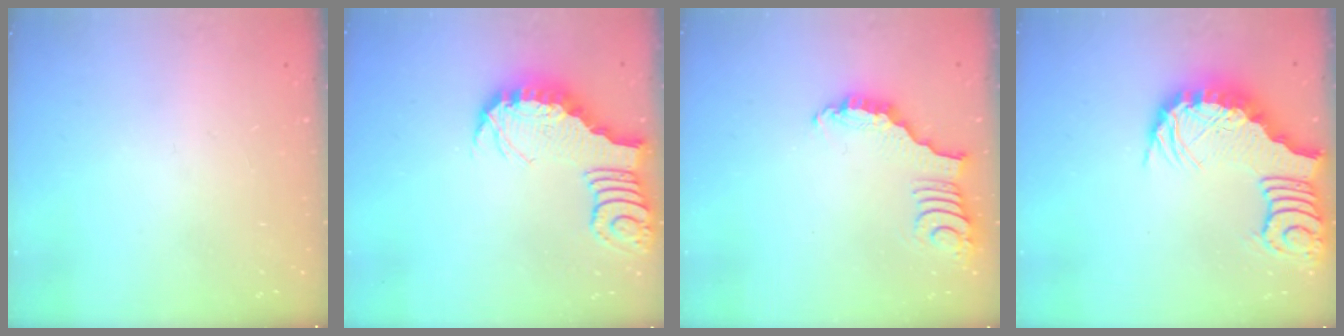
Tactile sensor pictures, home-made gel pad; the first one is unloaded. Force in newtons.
{"total": 3.4, "press": 3.4, "slide": 0.4}
{"total": 2.7, "press": 2.7, "slide": 0.4}
{"total": 3.7, "press": 3.6, "slide": 0.7}